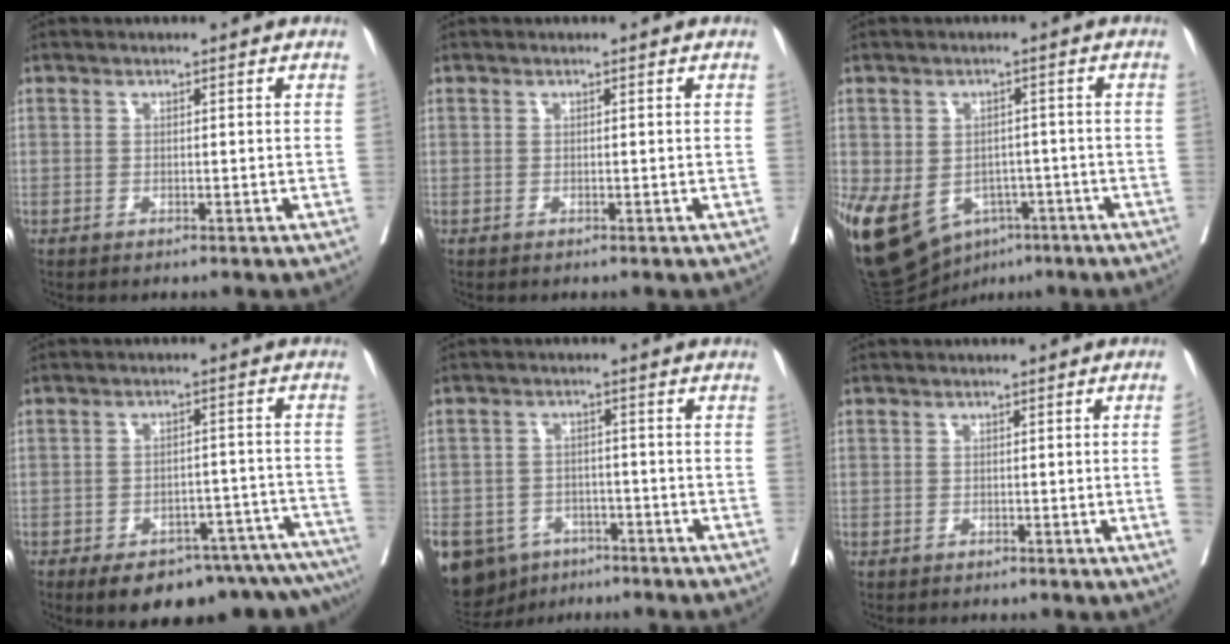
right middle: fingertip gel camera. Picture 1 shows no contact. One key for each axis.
{"total": 0.0}
{"total": 15.6, "fx": -7.3, "fy": 10.9, "fz": 8.5, "tx": -0.190, "ty": 0.003, "tz": -0.100}
{"total": 17.5, "fx": -14.8, "fy": 5.0, "fz": 7.9, "tx": -0.042, "ty": 0.028, "tz": -0.183}
{"total": 17.2, "fx": -9.7, "fy": 12.4, "fz": 6.8, "tx": -0.192, "ty": 0.001, "tz": -0.134}
{"total": 2.7, "fx": -0.6, "fy": -0.6, "fz": 2.6, "tx": -0.035, "ty": 0.002, "tz": -0.006}